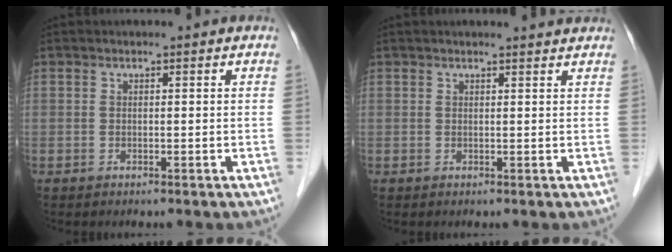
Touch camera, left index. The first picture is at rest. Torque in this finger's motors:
{"motor_torque": [-0.34, -0.40, 0.07, 0.01]}